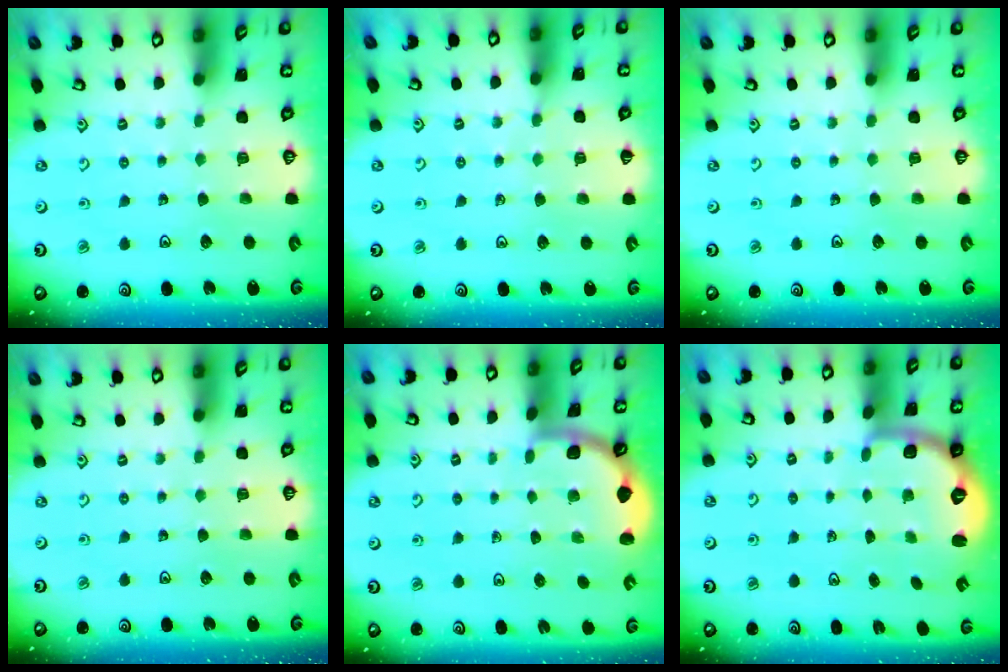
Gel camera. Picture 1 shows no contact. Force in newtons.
{"total": 3.3, "press": 3.3, "slide": 0.4}
{"total": 0.0}
{"total": 0.0}
{"total": 1.9, "press": 1.9, "slide": 0.0}
{"total": 2.6, "press": 1.5, "slide": 2.2}